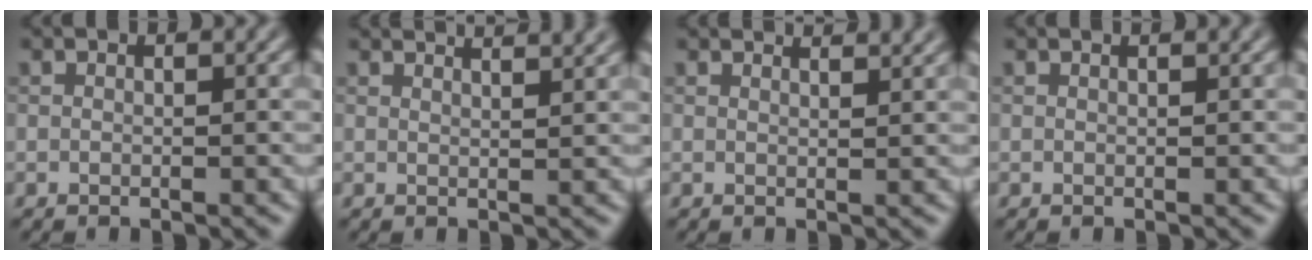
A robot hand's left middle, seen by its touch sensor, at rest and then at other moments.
{"total": 6.0, "force": [4.6, 2.2, 3.1], "torque": [-0.018, 0.046, 0.026]}
{"total": 3.9, "force": [3.3, 1.2, 1.7], "torque": [-0.001, 0.021, 0.016]}
{"total": 0.8, "force": [0.7, 0.2, 0.4], "torque": [-0.003, 0.000, 0.005]}